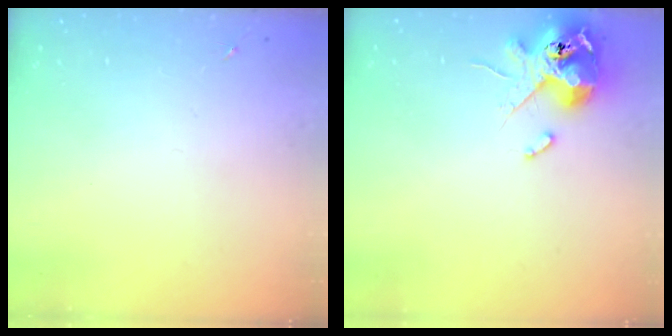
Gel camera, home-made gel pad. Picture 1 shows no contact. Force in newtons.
{"total": 12.7, "press": 12.5, "slide": 2.1}